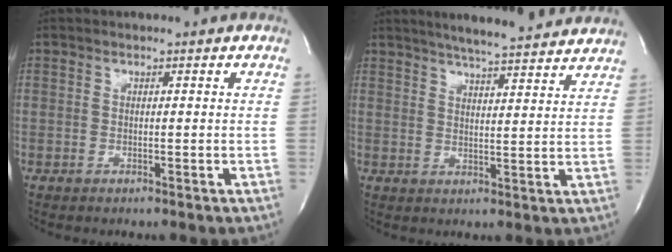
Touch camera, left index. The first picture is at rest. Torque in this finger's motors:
{"motor_torque": [-0.22, -0.13, 0.34, 0.09]}